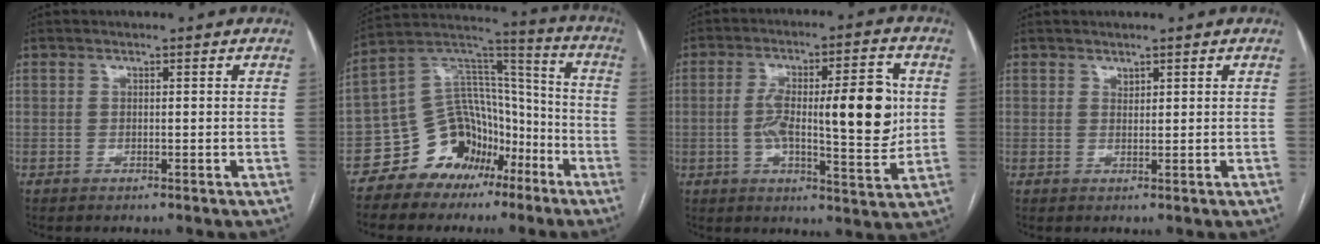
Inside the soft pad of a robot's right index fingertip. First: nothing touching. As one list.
[{"total": 13.7, "force": [-8.0, 9.7, 5.4], "torque": [-0.097, 0.073, -0.133]}, {"total": 15.7, "force": [0.8, 3.8, 15.2], "torque": [-0.236, 0.018, 0.014]}, {"total": 0.7, "force": [0.7, 0.3, 0.1], "torque": [0.000, -0.001, 0.012]}]